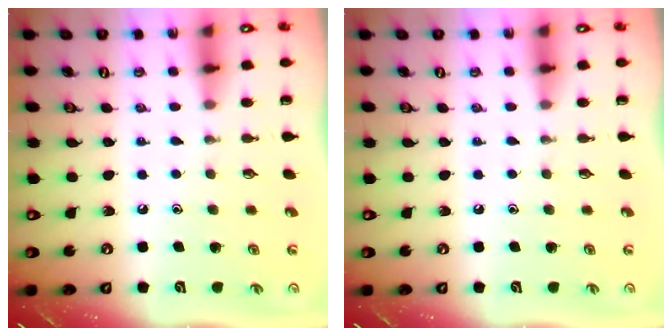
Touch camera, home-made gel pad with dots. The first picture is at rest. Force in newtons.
{"total": 0.0}